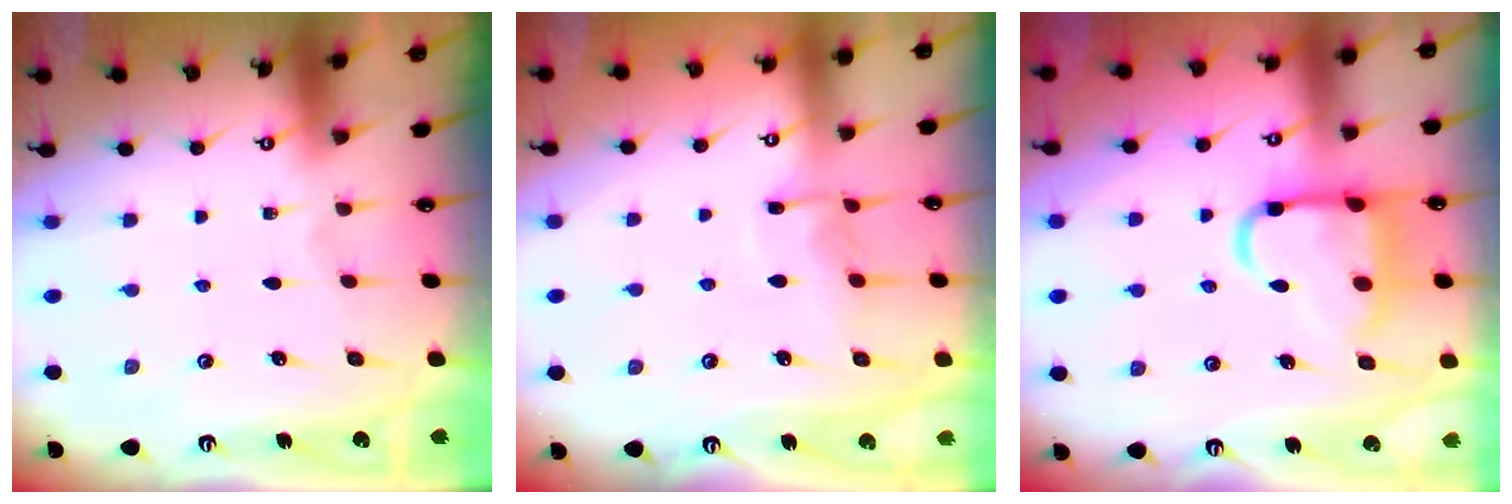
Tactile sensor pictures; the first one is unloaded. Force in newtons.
{"total": 7.3, "press": 7.3, "slide": 0.8}
{"total": 13.3, "press": 13.2, "slide": 1.6}